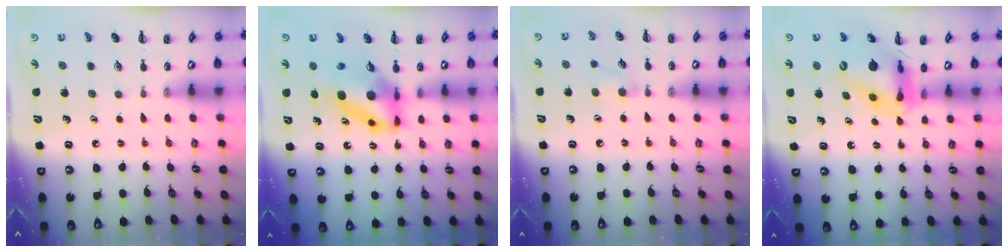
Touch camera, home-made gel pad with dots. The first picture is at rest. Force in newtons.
{"total": 10.5, "press": 10.0, "slide": 3.3}
{"total": 7.2, "press": 6.8, "slide": 2.3}
{"total": 12.1, "press": 11.6, "slide": 3.5}